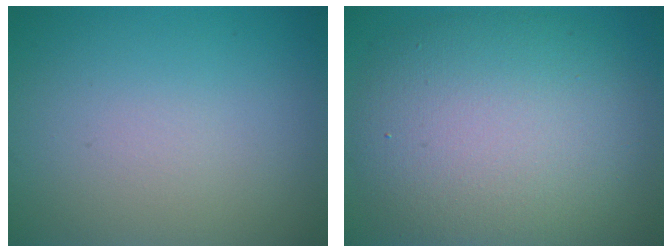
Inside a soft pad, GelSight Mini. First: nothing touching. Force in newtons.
{"total": 10.6, "press": 10.6, "slide": 0.8}